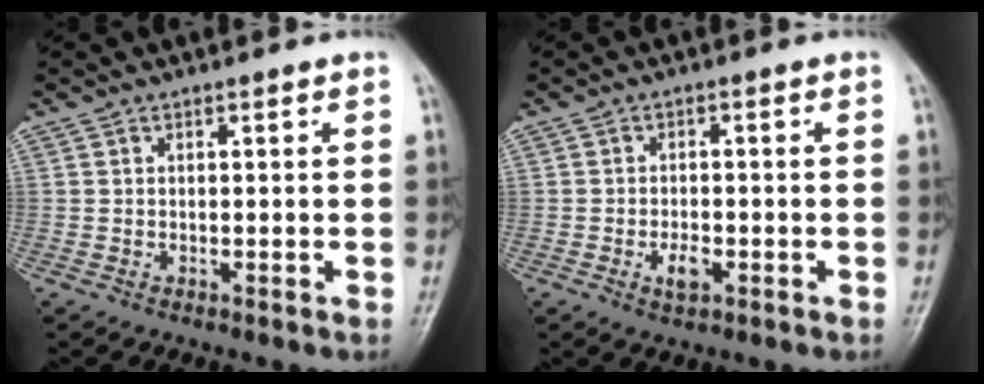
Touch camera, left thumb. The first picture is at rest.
{"total": 3.4, "force": [-1.3, 1.8, 2.5], "torque": [-0.041, 0.005, -0.021]}